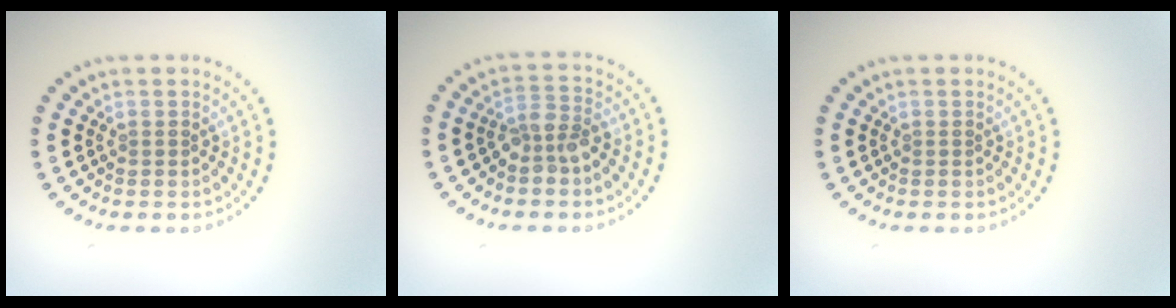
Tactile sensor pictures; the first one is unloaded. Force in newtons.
{"total": 2.8, "press": 2.2, "slide": 1.6}
{"total": 0.0}